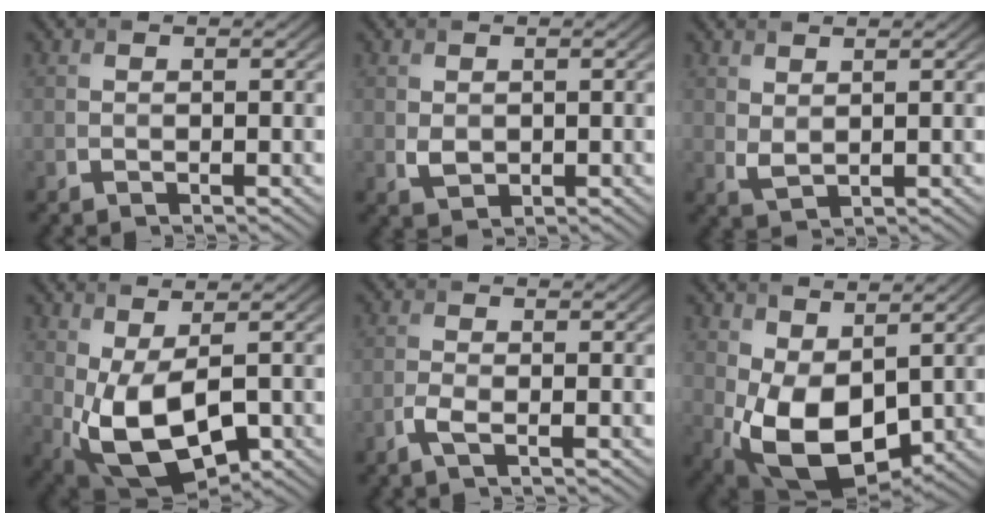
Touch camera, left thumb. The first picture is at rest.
{"total": 1.7, "force": [0.3, 1.4, 0.9], "torque": [-0.023, -0.004, 0.011]}
{"total": 2.0, "force": [1.3, 0.8, 1.2], "torque": [-0.032, -0.004, 0.031]}
{"total": 9.0, "force": [-0.8, 4.6, 7.8], "torque": [-0.171, -0.014, -0.007]}
{"total": 1.9, "force": [-1.0, 0.5, 1.5], "torque": [-0.037, 0.002, -0.025]}
{"total": 10.3, "force": [1.0, 6.3, 8.2], "torque": [-0.181, -0.016, 0.020]}